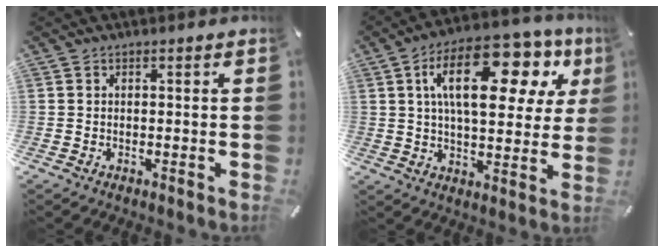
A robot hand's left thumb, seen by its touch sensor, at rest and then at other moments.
{"total": 22.0, "force": [8.9, 10.2, 17.4], "torque": [-0.288, -0.024, 0.139]}